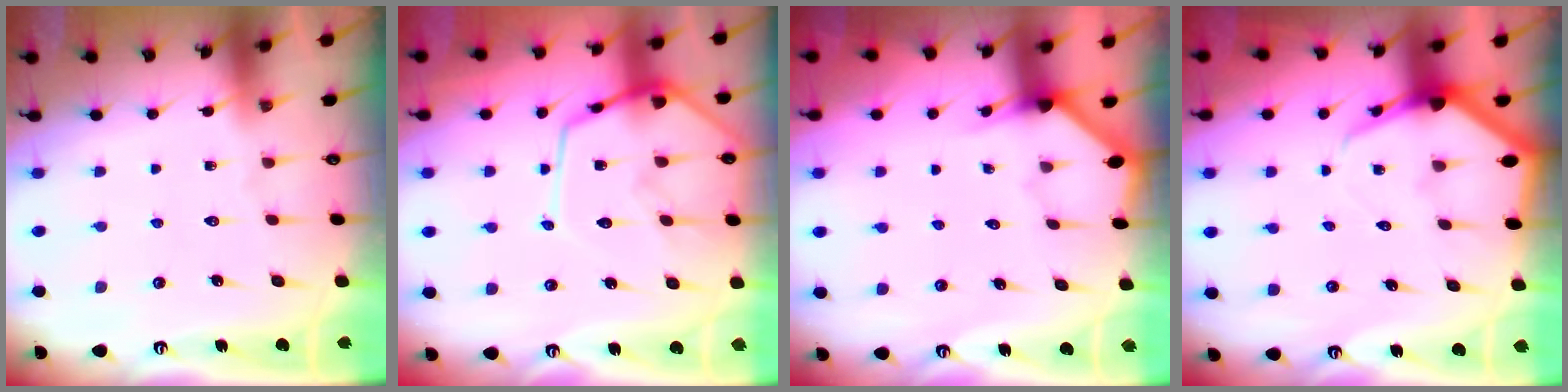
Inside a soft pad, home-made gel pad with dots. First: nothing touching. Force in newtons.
{"total": 13.7, "press": 13.7, "slide": 1.1}
{"total": 2.5, "press": 2.5, "slide": 0.2}
{"total": 5.0, "press": 5.0, "slide": 0.6}